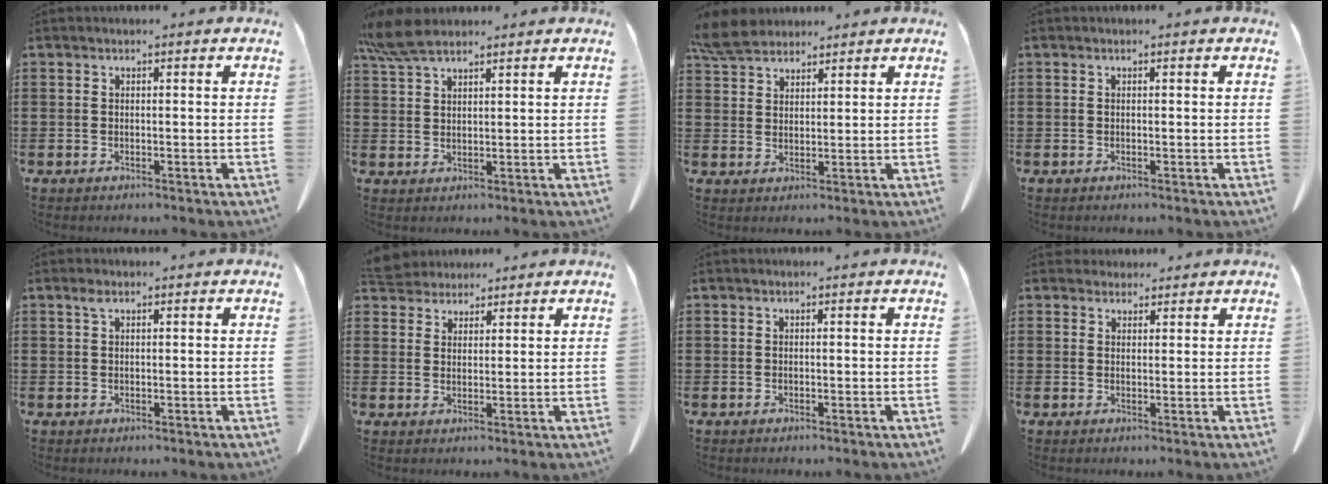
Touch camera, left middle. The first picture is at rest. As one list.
[{"total": 5.8, "force": [4.5, 1.5, 3.3], "torque": [-0.084, -0.006, 0.083]}, {"total": 5.5, "force": [4.8, 1.8, 1.8], "torque": [-0.053, -0.004, 0.093]}, {"total": 0.0}, {"total": 1.3, "force": [0.6, 0.5, 1.1], "torque": [-0.024, 0.002, 0.011]}, {"total": 4.1, "force": [3.9, 1.2, 0.4], "torque": [-0.024, -0.008, 0.075]}, {"total": 0.0}, {"total": 2.2, "force": [1.9, 0.9, 0.1], "torque": [0.000, -0.001, 0.037]}]